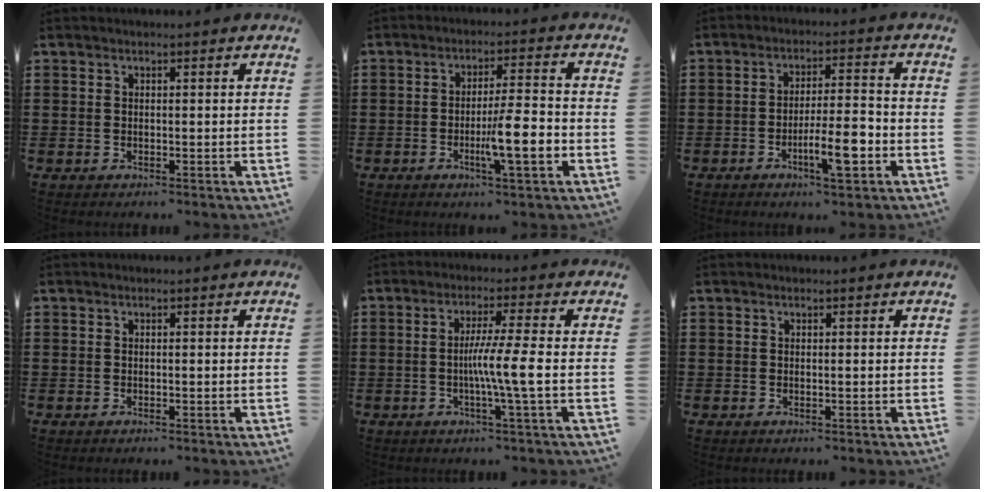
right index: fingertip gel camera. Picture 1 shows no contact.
{"total": 8.3, "force": [-2.5, 1.1, 7.9], "torque": [-0.133, -0.005, -0.043]}
{"total": 8.1, "force": [-3.3, 1.7, 7.2], "torque": [-0.126, -0.002, -0.057]}
{"total": 0.0}
{"total": 6.8, "force": [-1.1, -0.5, 6.6], "torque": [-0.117, -0.008, -0.024]}
{"total": 0.0}